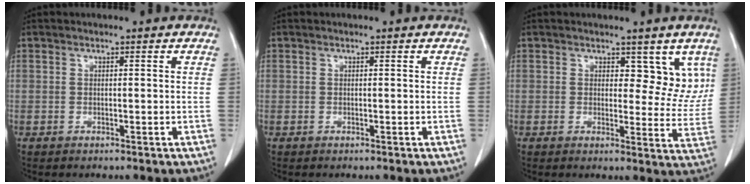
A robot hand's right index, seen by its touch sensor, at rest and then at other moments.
{"total": 0.0}
{"total": 6.3, "force": [3.7, 3.7, 3.4], "torque": [-0.016, -0.010, 0.043]}